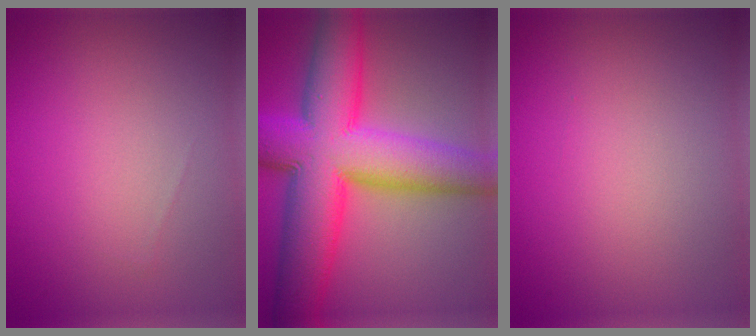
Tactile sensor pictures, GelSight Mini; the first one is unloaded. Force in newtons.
{"total": 14.0, "press": 14.0, "slide": 0.2}
{"total": 0.0}